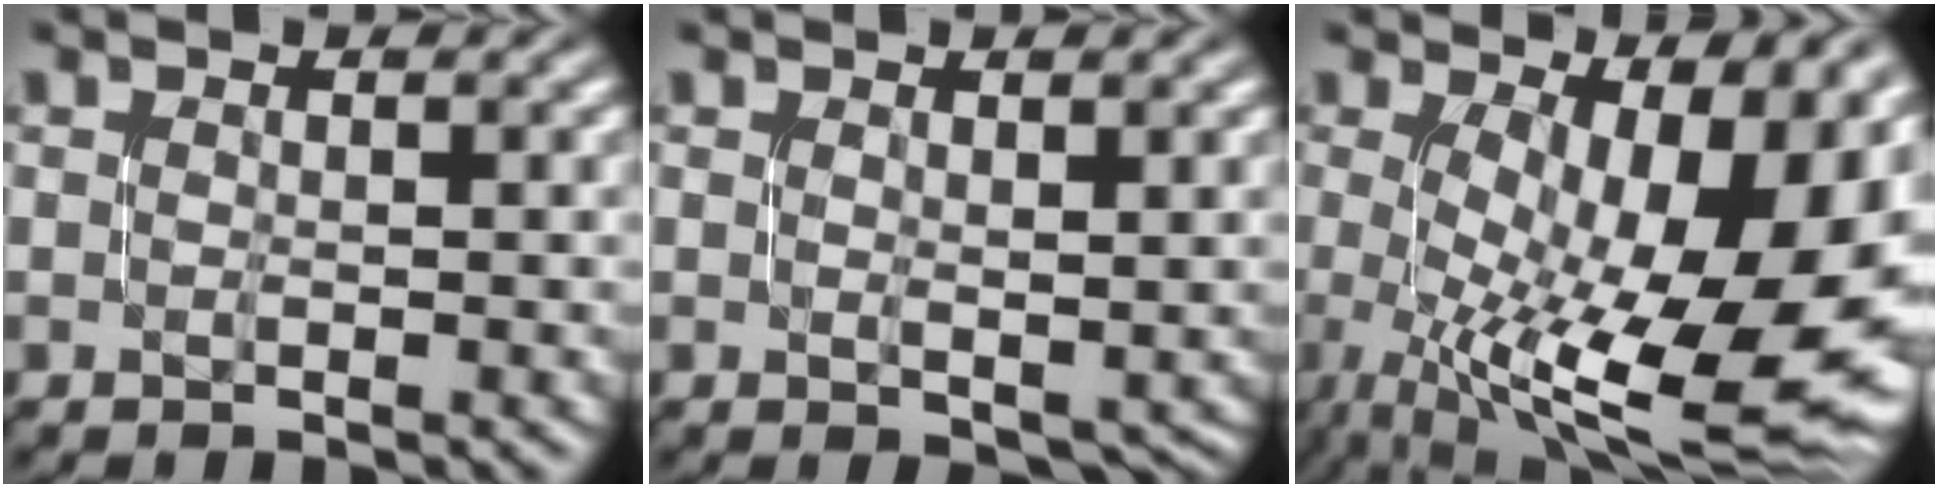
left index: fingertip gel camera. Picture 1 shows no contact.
{"total": 1.7, "force": [0.2, 0.9, 1.5], "torque": [-0.018, 0.001, 0.009]}
{"total": 14.9, "force": [-0.5, 6.2, 13.5], "torque": [-0.173, -0.014, 0.007]}